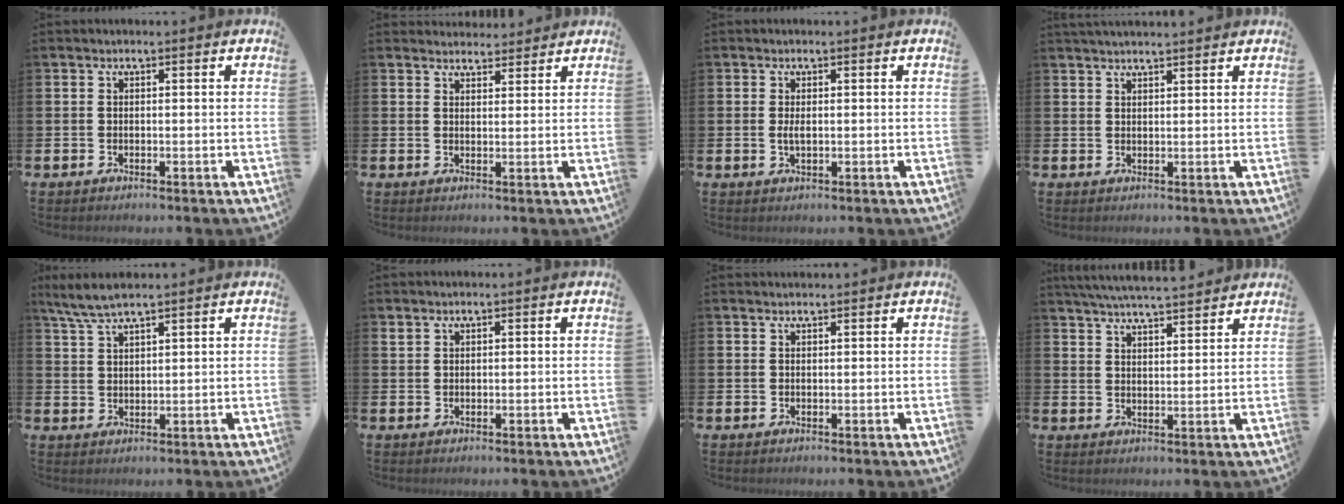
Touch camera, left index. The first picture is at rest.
{"total": 3.0, "force": [2.9, 0.8, -0.2], "torque": [0.009, -0.017, 0.052]}
{"total": 1.6, "force": [0.2, 0.6, 1.4], "torque": [-0.024, 0.001, 0.001]}
{"total": 2.4, "force": [2.3, 0.1, 0.4], "torque": [0.000, -0.011, 0.040]}
{"total": 4.9, "force": [4.2, 0.5, 2.4], "torque": [-0.060, -0.007, 0.078]}
{"total": 1.2, "force": [1.1, 0.3, 0.1], "torque": [-0.002, 0.003, 0.020]}
{"total": 0.9, "force": [0.9, 0.0, 0.1], "torque": [0.002, -0.001, 0.016]}
{"total": 5.6, "force": [5.5, 0.2, 1.0], "torque": [-0.032, -0.028, 0.099]}